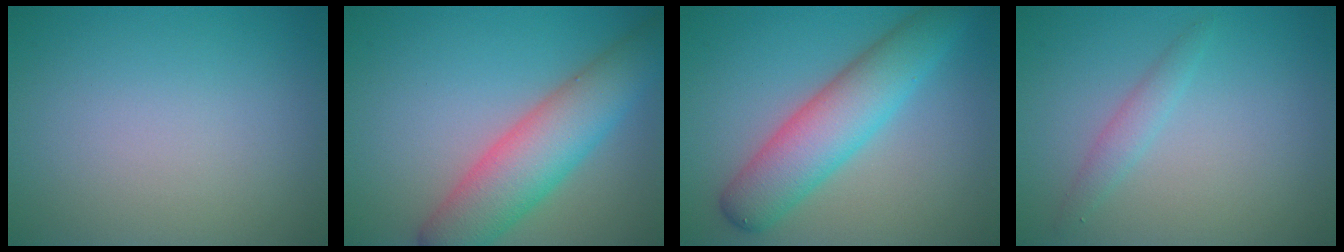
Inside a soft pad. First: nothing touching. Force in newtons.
{"total": 7.2, "press": 7.2, "slide": 0.1}
{"total": 6.5, "press": 6.5, "slide": 0.2}
{"total": 1.6, "press": 1.6, "slide": 0.1}